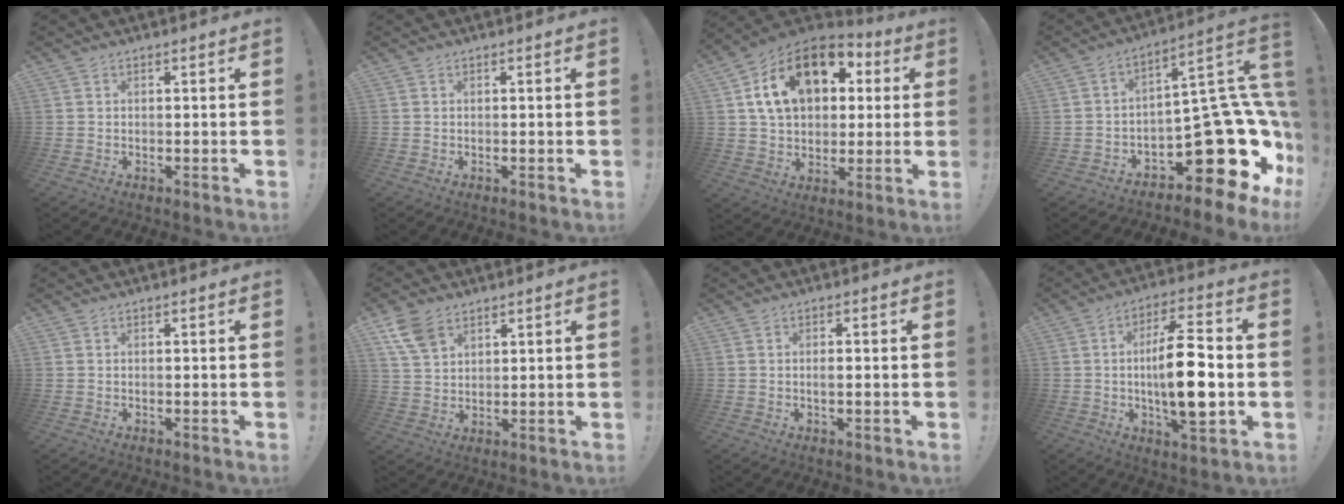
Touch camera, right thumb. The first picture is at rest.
{"total": 0.0}
{"total": 19.8, "force": [7.1, 13.2, 13.0], "torque": [-0.207, -0.012, 0.131]}
{"total": 24.1, "force": [-7.8, 11.2, 19.8], "torque": [-0.252, 0.029, -0.106]}
{"total": 0.0}
{"total": 8.3, "force": [5.0, 5.0, 4.4], "torque": [-0.097, -0.013, 0.099]}
{"total": 1.2, "force": [-0.2, 0.3, 1.2], "torque": [-0.014, -0.002, -0.007]}
{"total": 15.8, "force": [-1.1, 4.9, 15.0], "torque": [-0.252, -0.006, -0.032]}